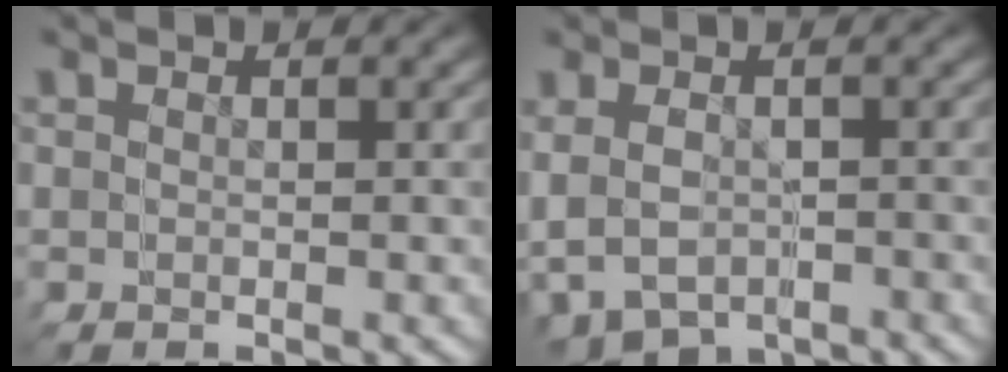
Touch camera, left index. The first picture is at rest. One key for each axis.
{"total": 2.4, "fx": -1.3, "fy": 1.8, "fz": 0.9, "tx": -0.020, "ty": -0.008, "tz": -0.017}